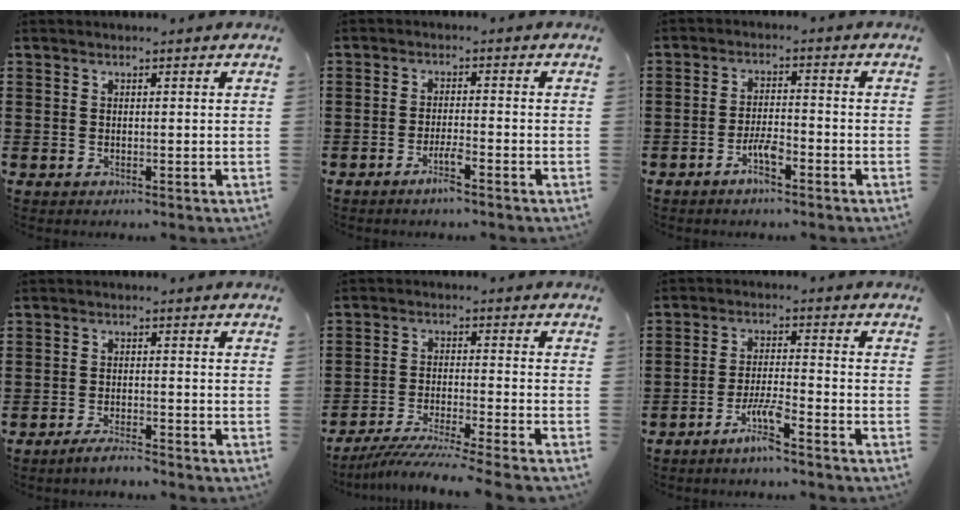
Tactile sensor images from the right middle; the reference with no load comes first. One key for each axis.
{"total": 3.0, "fx": -2.1, "fy": 0.1, "fz": 2.2, "tx": -0.043, "ty": 0.001, "tz": -0.040}
{"total": 4.1, "fx": -2.5, "fy": 1.0, "fz": 3.1, "tx": -0.066, "ty": 0.003, "tz": -0.050}
{"total": 2.6, "fx": -2.4, "fy": 0.1, "fz": 1.0, "tx": -0.017, "ty": 0.003, "tz": -0.046}
{"total": 5.5, "fx": -5.1, "fy": -0.5, "fz": 2.1, "tx": -0.047, "ty": -0.023, "tz": -0.102}
{"total": 5.0, "fx": -3.6, "fy": 0.3, "fz": 3.5, "tx": -0.072, "ty": -0.005, "tz": -0.067}